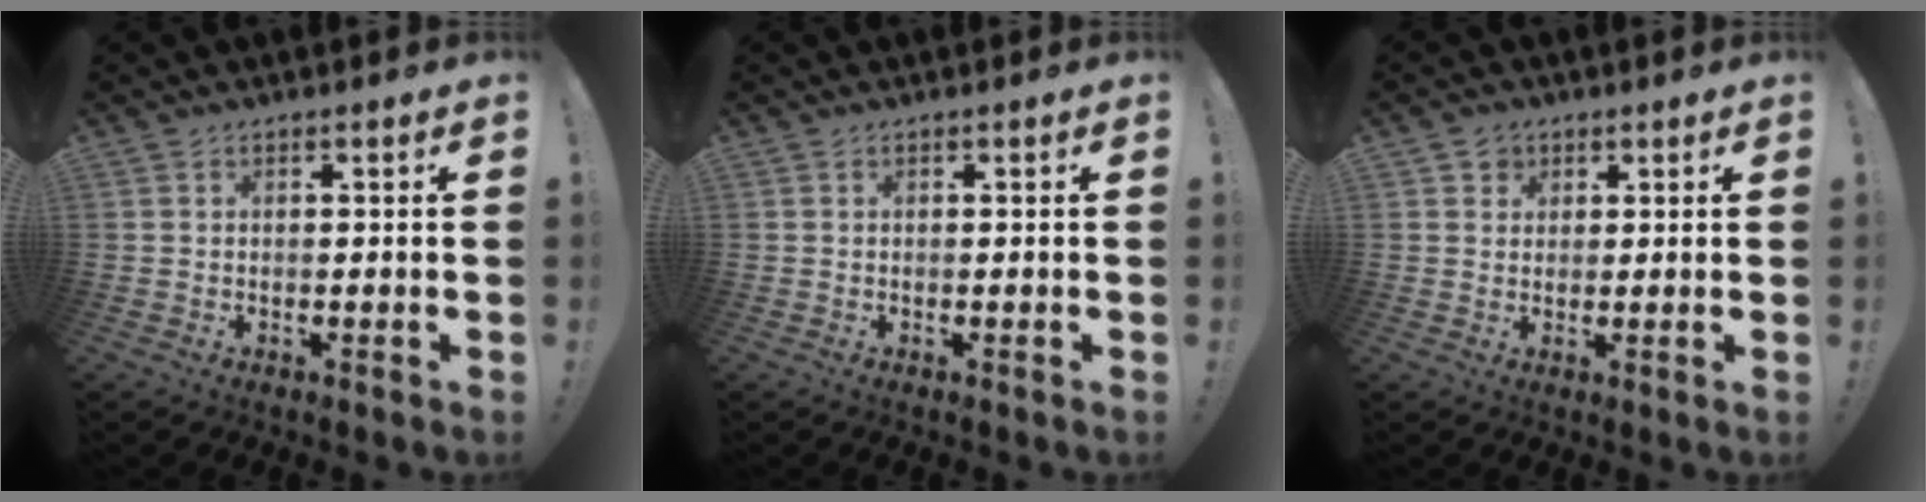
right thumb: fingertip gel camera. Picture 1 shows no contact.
{"total": 0.0}
{"total": 2.8, "force": [1.5, 2.2, 0.4], "torque": [-0.005, -0.006, 0.026]}